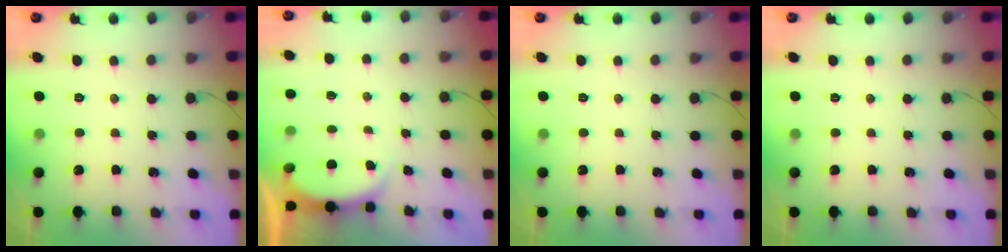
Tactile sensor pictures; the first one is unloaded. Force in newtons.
{"total": 2.6, "press": 2.6, "slide": 0.6}
{"total": 0.0}
{"total": 0.0}